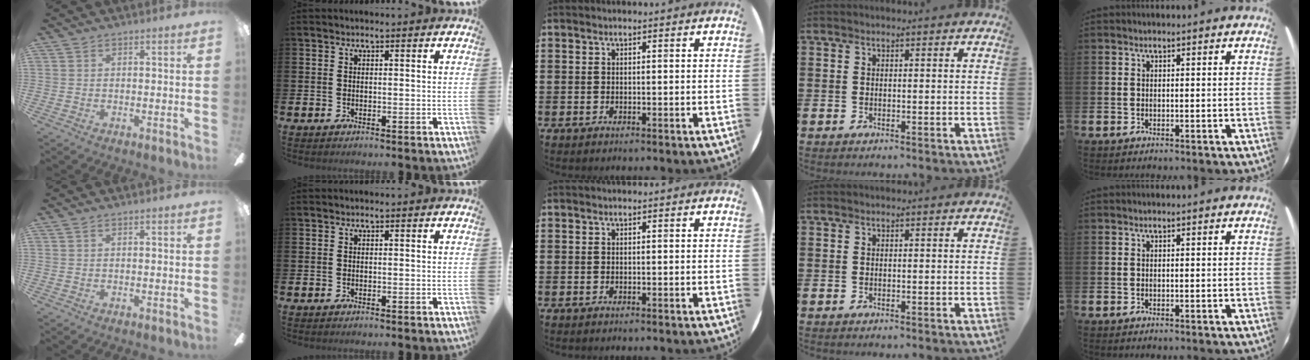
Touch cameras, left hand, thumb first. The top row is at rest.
{}